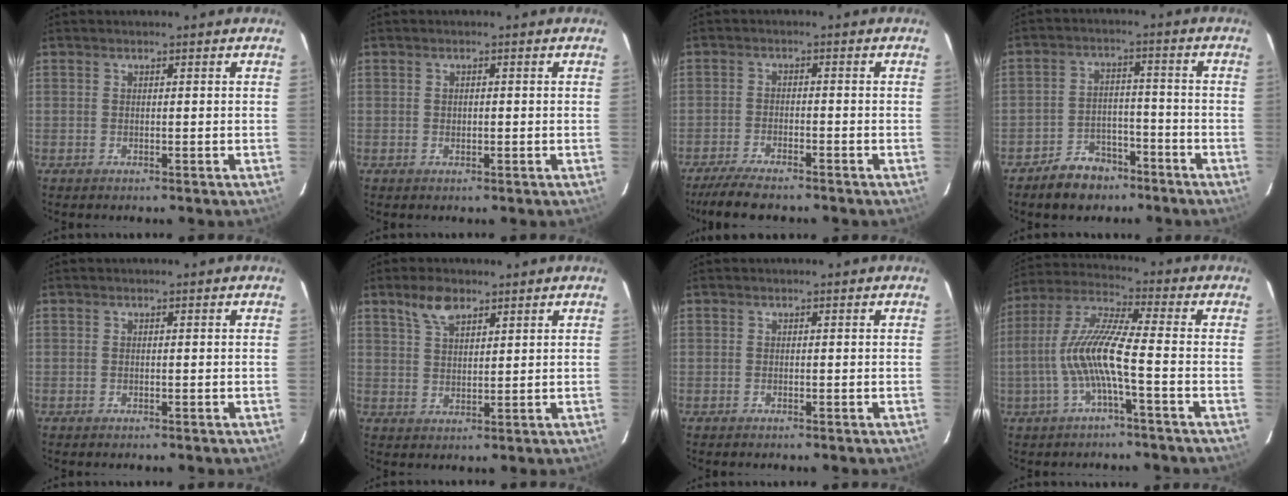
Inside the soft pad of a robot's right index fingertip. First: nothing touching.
{"total": 0.0}
{"total": 7.5, "force": [-6.5, 1.3, 3.5], "torque": [-0.090, -0.021, -0.114]}
{"total": 7.9, "force": [-5.9, 4.8, 2.3], "torque": [-0.058, 0.021, -0.081]}
{"total": 0.0}
{"total": 5.0, "force": [3.8, 2.0, 2.7], "torque": [-0.047, 0.006, 0.072]}
{"total": 0.6, "force": [-0.2, 0.5, -0.3], "torque": [0.002, 0.001, -0.003]}
{"total": 11.1, "force": [-2.8, 0.8, 10.7], "torque": [-0.222, 0.005, -0.050]}